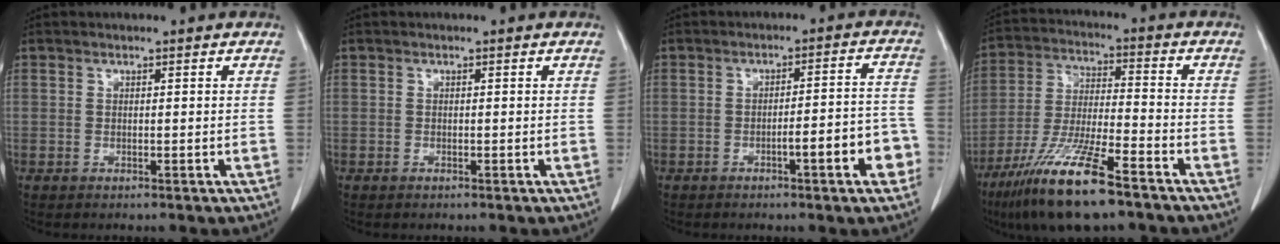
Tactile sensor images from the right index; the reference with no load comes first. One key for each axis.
{"total": 0.0}
{"total": 7.6, "fx": -3.4, "fy": 1.0, "fz": 6.7, "tx": -0.080, "ty": 0.023, "tz": -0.041}
{"total": 14.9, "fx": -9.9, "fy": 1.7, "fz": 11.0, "tx": -0.229, "ty": -0.037, "tz": -0.183}